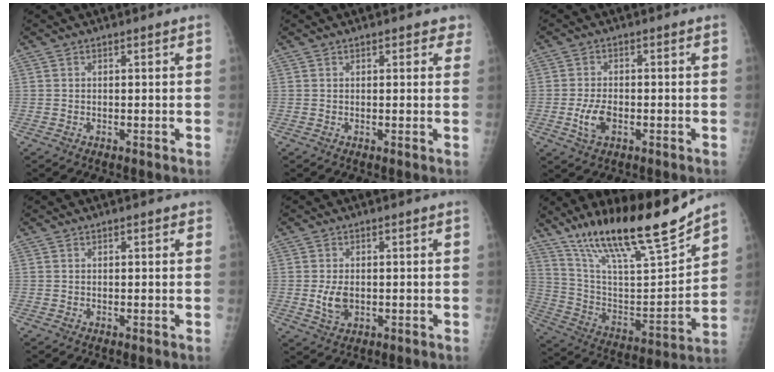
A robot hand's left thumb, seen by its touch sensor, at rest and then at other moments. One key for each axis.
{"total": 2.7, "fx": 1.6, "fy": 1.5, "fz": 1.7, "tx": 0.002, "ty": -0.002, "tz": 0.014}
{"total": 4.9, "fx": -1.5, "fy": 2.7, "fz": 3.8, "tx": -0.078, "ty": 0.008, "tz": -0.026}
{"total": 1.3, "fx": 0.7, "fy": 0.5, "fz": 1.0, "tx": -0.010, "ty": 0.001, "tz": 0.006}
{"total": 4.4, "fx": -0.4, "fy": 2.8, "fz": 3.4, "tx": -0.060, "ty": -0.001, "tz": -0.001}
{"total": 23.9, "fx": 18.3, "fy": 3.9, "fz": 14.9, "tx": -0.231, "ty": -0.079, "tz": 0.324}